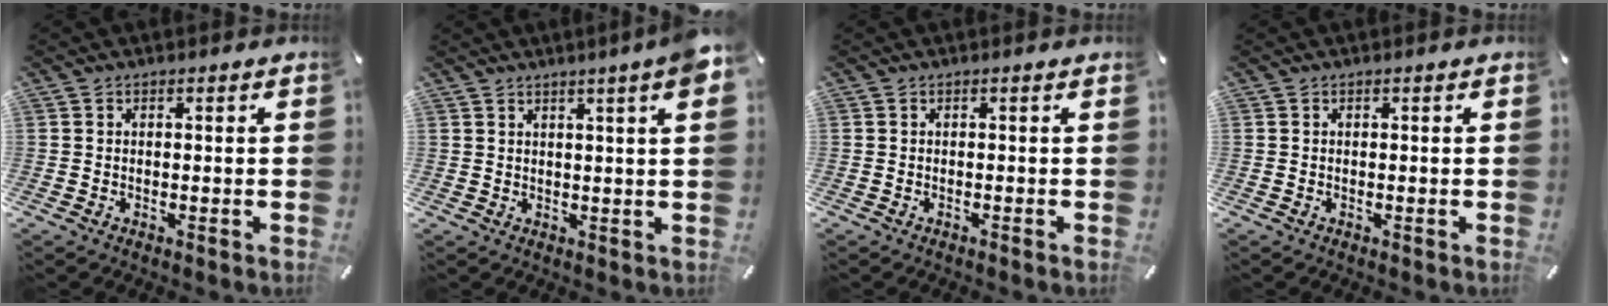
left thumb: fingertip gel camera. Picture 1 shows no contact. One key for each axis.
{"total": 5.1, "fx": 2.9, "fy": 0.1, "fz": 4.1, "tx": -0.068, "ty": -0.011, "tz": 0.046}
{"total": 0.6, "fx": -0.2, "fy": -0.1, "fz": 0.6, "tx": -0.007, "ty": -0.004, "tz": -0.003}
{"total": 0.0}